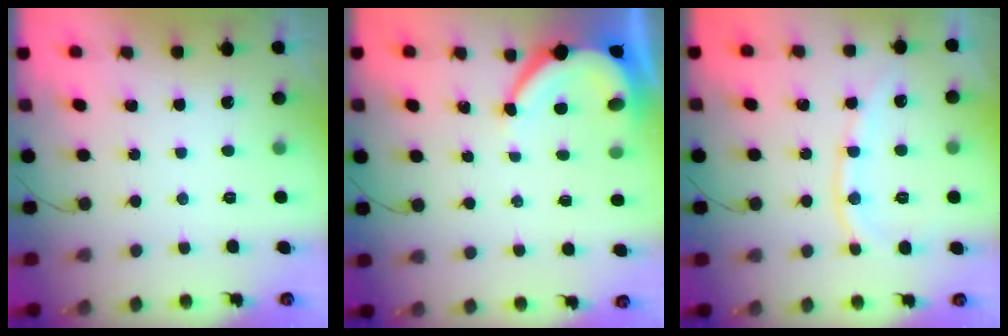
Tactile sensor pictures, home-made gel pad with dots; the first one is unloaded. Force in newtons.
{"total": 6.4, "press": 6.3, "slide": 0.7}
{"total": 10.8, "press": 10.7, "slide": 1.3}